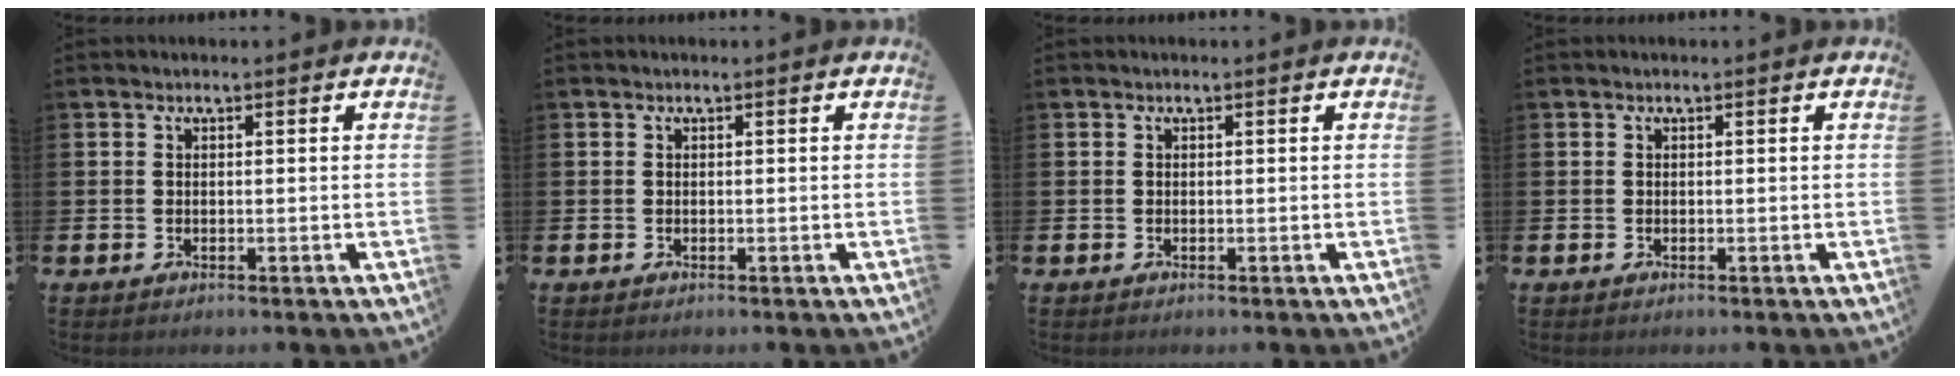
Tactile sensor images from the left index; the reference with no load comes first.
{"total": 0.0}
{"total": 0.0}
{"total": 0.0}